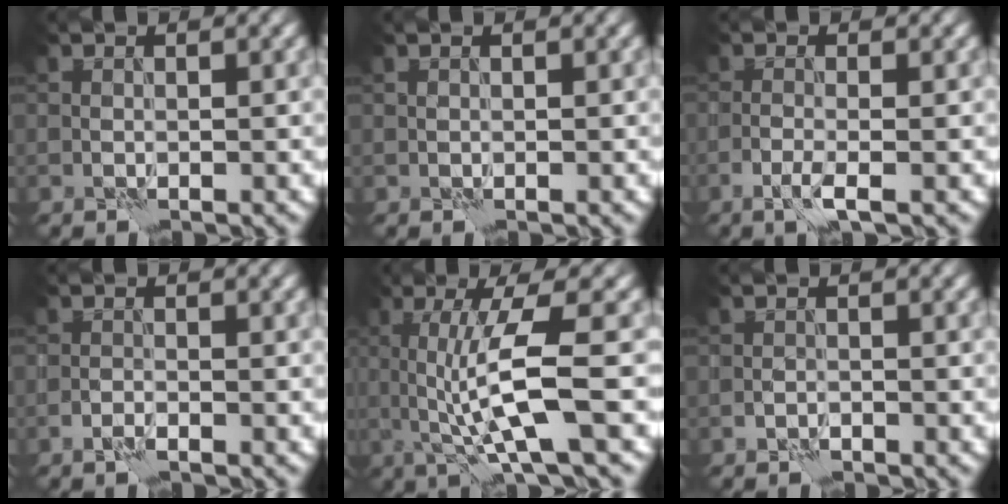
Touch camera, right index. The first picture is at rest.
{"total": 0.0}
{"total": 2.2, "force": [-1.1, 0.4, 1.9], "torque": [-0.037, 0.003, -0.029]}
{"total": 1.1, "force": [-0.8, 0.2, 0.7], "torque": [-0.016, 0.001, -0.019]}
{"total": 6.9, "force": [-0.1, 1.2, 6.8], "torque": [-0.116, -0.003, 0.002]}
{"total": 1.1, "force": [-0.9, 0.5, 0.4], "torque": [-0.006, 0.003, -0.019]}